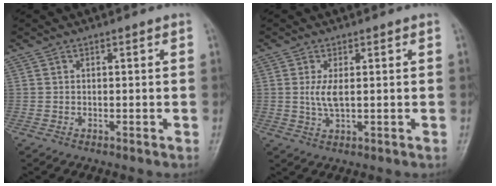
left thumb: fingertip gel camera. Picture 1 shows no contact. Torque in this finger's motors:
{"motor_torque": [0.06, 0.09, 0.11, -0.01, 0.02]}